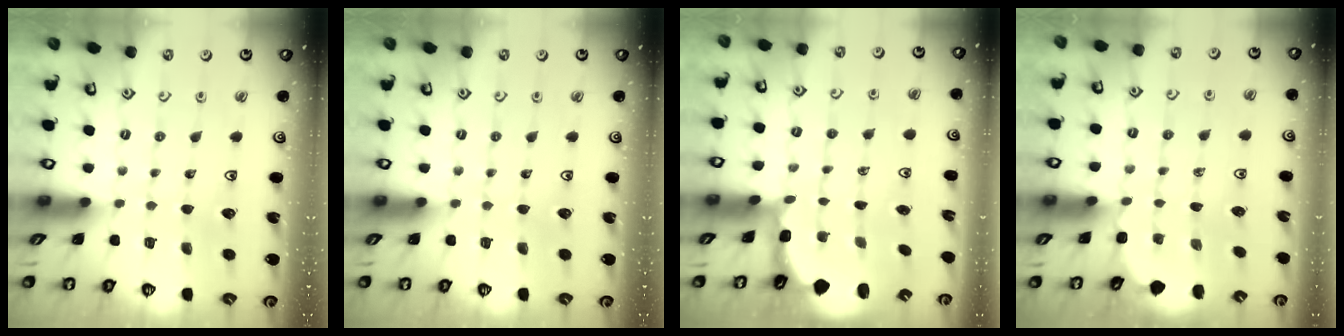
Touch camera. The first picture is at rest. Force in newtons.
{"total": 0.0}
{"total": 2.9, "press": 1.9, "slide": 2.2}
{"total": 2.2, "press": 1.7, "slide": 1.3}